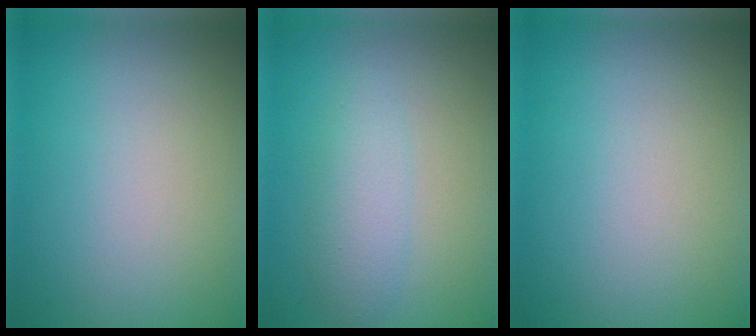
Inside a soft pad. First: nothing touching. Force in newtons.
{"total": 2.8, "press": 2.8, "slide": 0.1}
{"total": 0.0}